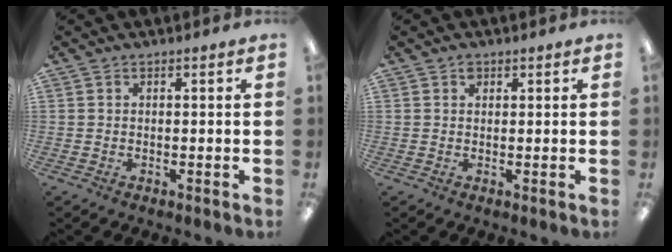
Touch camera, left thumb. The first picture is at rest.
{"total": 1.3, "force": [0.8, 0.9, 0.5], "torque": [-0.003, -0.003, 0.014]}